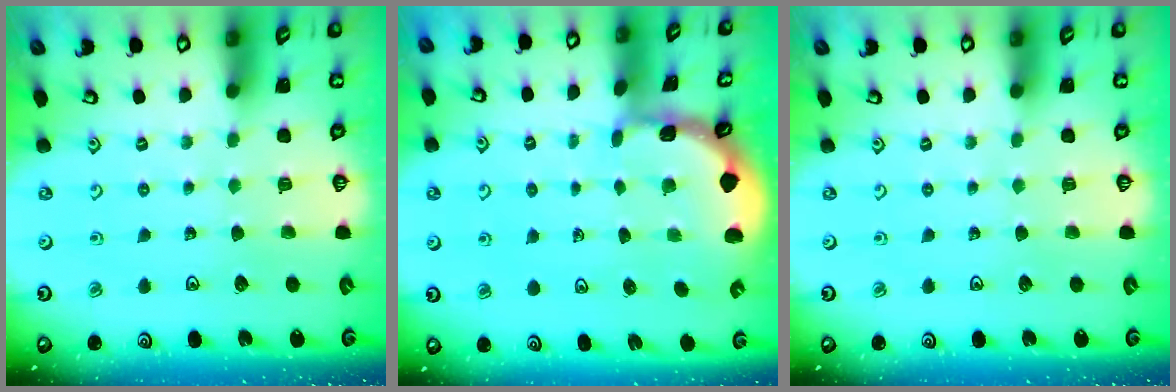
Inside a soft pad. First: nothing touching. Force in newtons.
{"total": 1.5, "press": 1.5, "slide": 0.1}
{"total": 0.0}